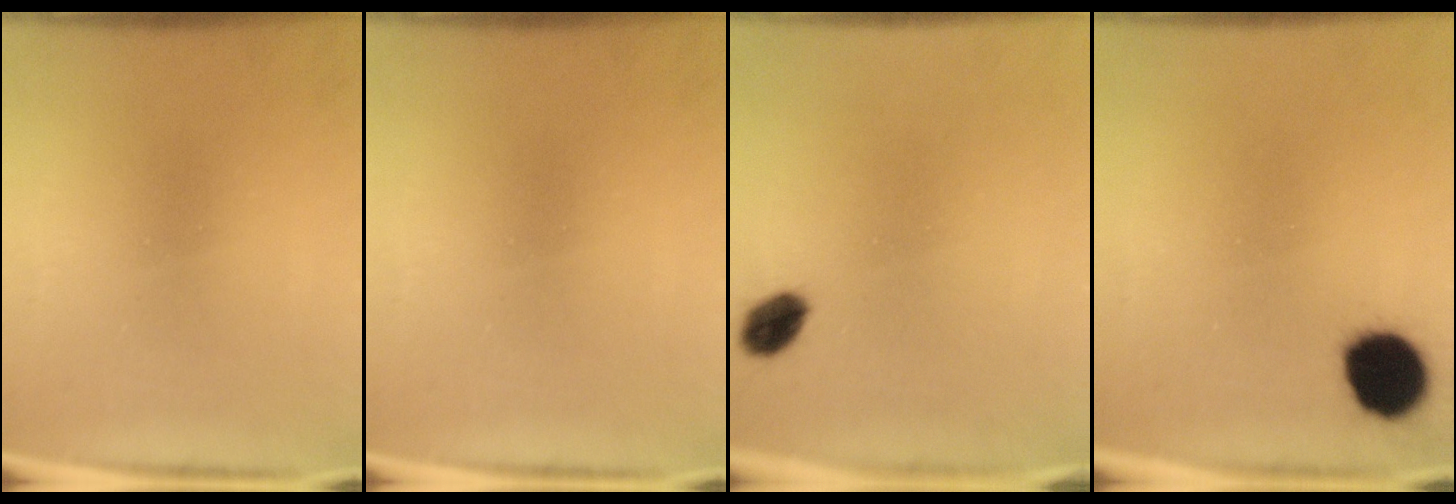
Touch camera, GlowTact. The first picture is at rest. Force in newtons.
{"total": 0.0}
{"total": 4.3}
{"total": 9.8}